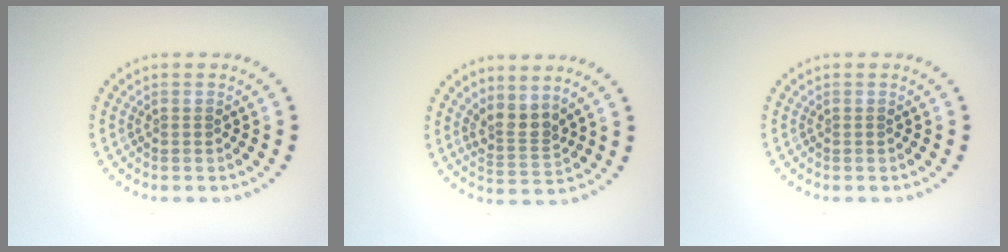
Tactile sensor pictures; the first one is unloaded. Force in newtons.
{"total": 2.6, "press": 1.8, "slide": 1.9}
{"total": 0.0}